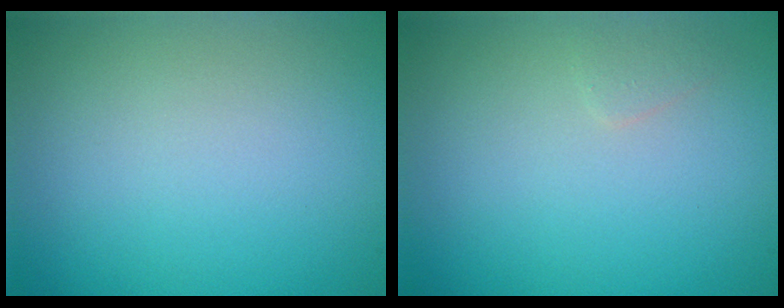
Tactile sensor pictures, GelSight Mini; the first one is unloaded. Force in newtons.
{"total": 0.7, "press": 0.7, "slide": 0.0}